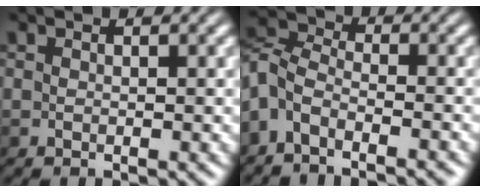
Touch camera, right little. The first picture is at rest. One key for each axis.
{"total": 5.3, "fx": -3.5, "fy": 2.7, "fz": 3.0, "tx": -0.059, "ty": 0.004, "tz": -0.077}